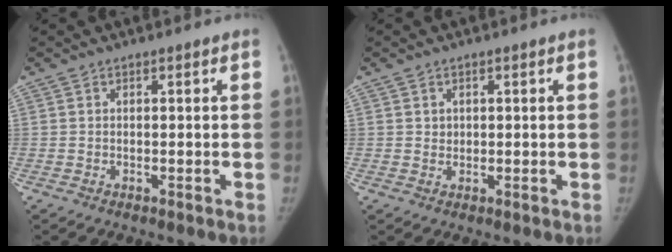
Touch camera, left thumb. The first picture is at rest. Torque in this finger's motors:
{"motor_torque": [-0.26, -0.24, 0.50, -0.08, -0.04]}